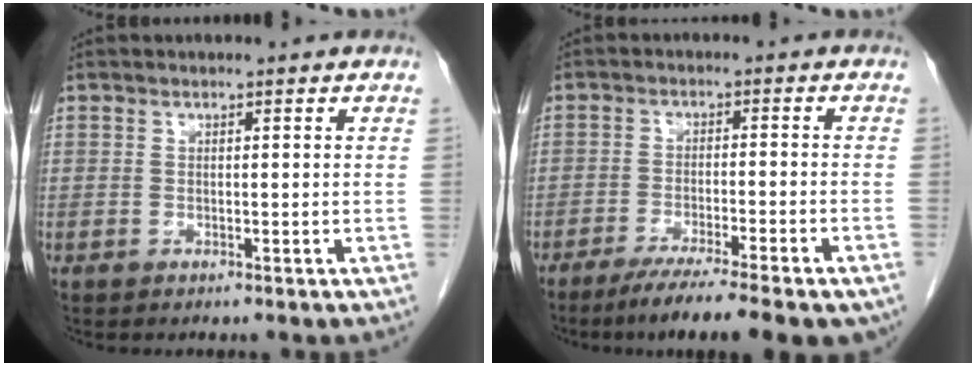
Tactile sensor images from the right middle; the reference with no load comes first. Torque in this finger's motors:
{"motor_torque": [1.19, -0.95, 0.19, 0.04]}